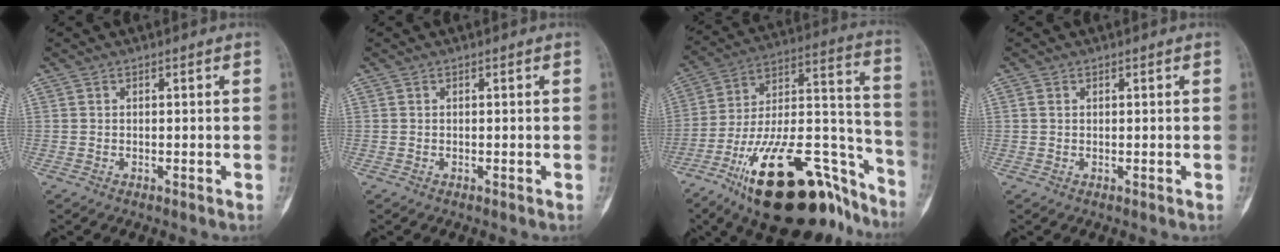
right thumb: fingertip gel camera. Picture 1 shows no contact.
{"total": 0.0}
{"total": 30.9, "force": [-20.2, 11.5, 20.3], "torque": [-0.264, 0.104, -0.330]}
{"total": 0.7, "force": [0.2, 0.5, 0.4], "torque": [-0.011, 0.002, 0.005]}